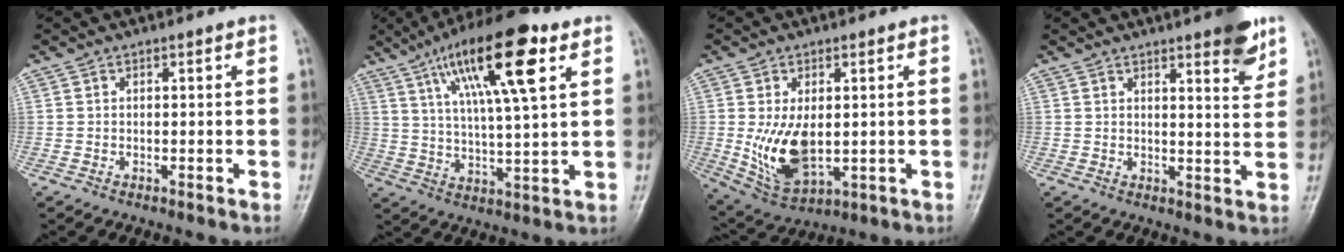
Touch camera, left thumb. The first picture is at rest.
{"total": 17.8, "force": [8.2, 4.0, 15.3], "torque": [-0.256, -0.014, 0.140]}
{"total": 10.5, "force": [-0.1, 5.9, 8.6], "torque": [-0.153, -0.016, 0.017]}
{"total": 7.0, "force": [4.5, 1.5, 5.2], "torque": [-0.054, -0.026, 0.055]}